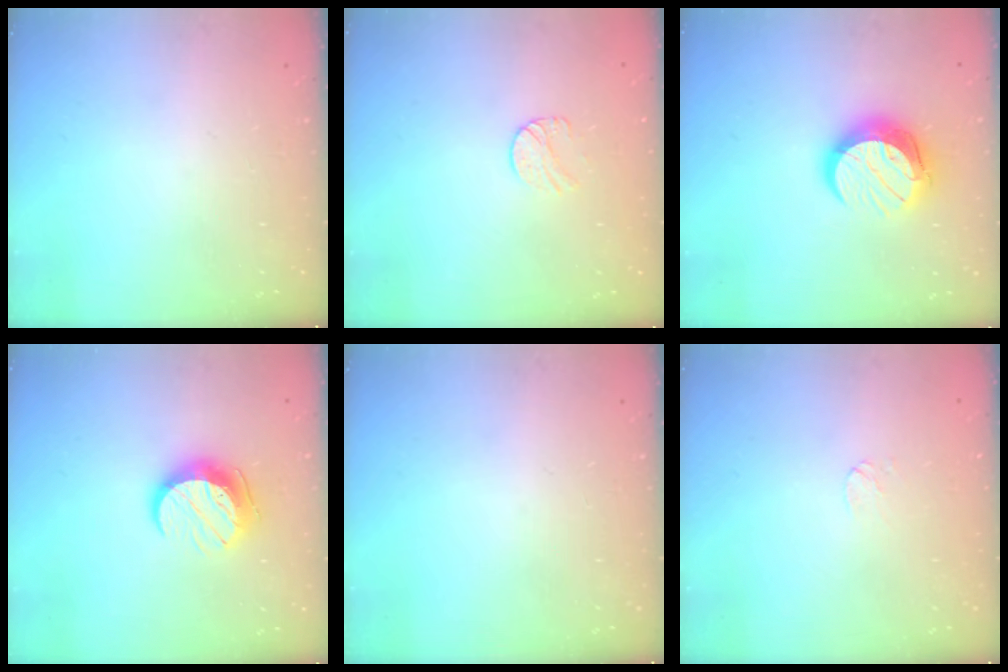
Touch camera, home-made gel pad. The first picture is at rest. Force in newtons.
{"total": 7.4, "press": 7.3, "slide": 0.6}
{"total": 12.5, "press": 12.5, "slide": 1.2}
{"total": 11.2, "press": 11.1, "slide": 1.4}
{"total": 0.0}
{"total": 3.1, "press": 3.1, "slide": 0.3}